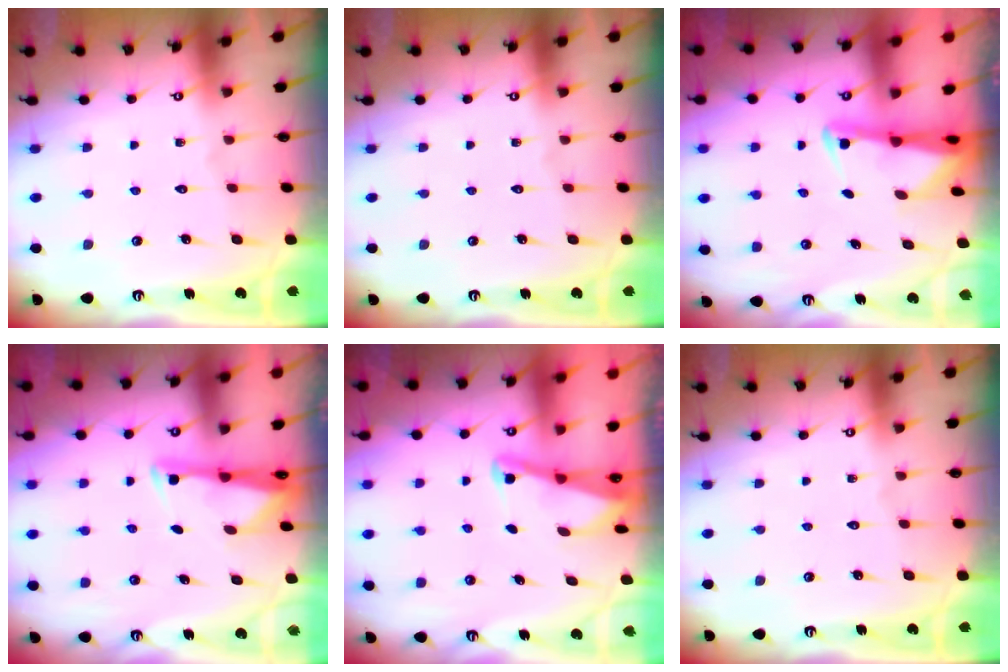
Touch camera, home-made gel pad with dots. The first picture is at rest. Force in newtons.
{"total": 0.0}
{"total": 2.3, "press": 2.2, "slide": 0.5}
{"total": 3.0, "press": 2.9, "slide": 0.4}
{"total": 2.2, "press": 2.1, "slide": 0.4}
{"total": 0.0}